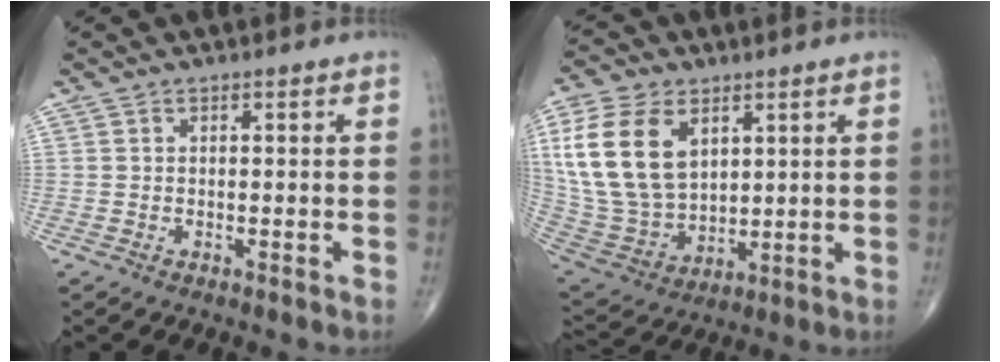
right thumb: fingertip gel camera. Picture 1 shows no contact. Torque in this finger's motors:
{"motor_torque": [-1.03, 1.93, 1.49, 1.28, 0.56]}